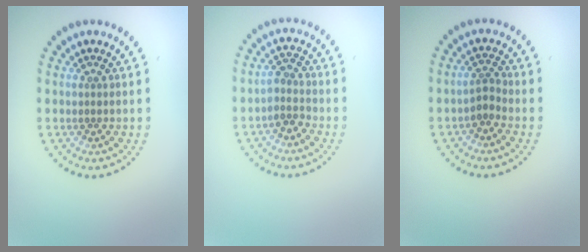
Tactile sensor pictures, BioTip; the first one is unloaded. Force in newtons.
{"total": 1.8, "press": 1.4, "slide": 1.1}
{"total": 1.7, "press": 1.1, "slide": 1.3}